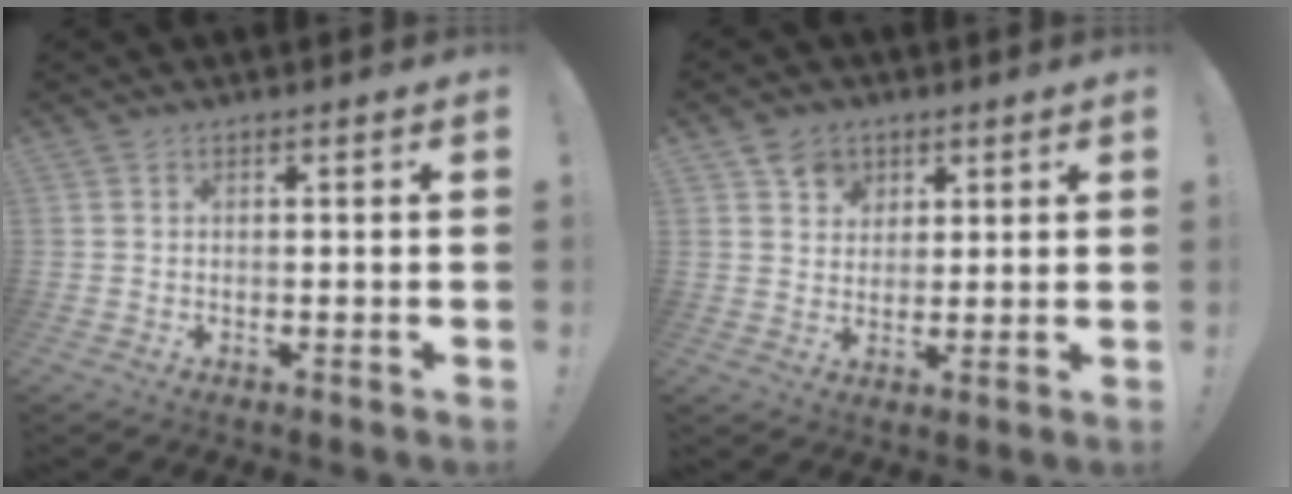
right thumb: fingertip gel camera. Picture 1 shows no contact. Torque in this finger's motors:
{"motor_torque": [0.73, 0.86, 0.19, 0.22, 0.00]}